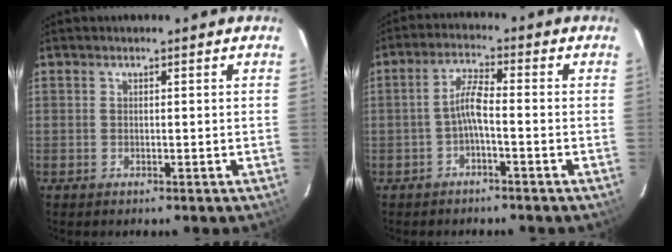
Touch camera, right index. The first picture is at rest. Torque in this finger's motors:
{"motor_torque": [0.46, -0.10, 0.15, 0.04]}